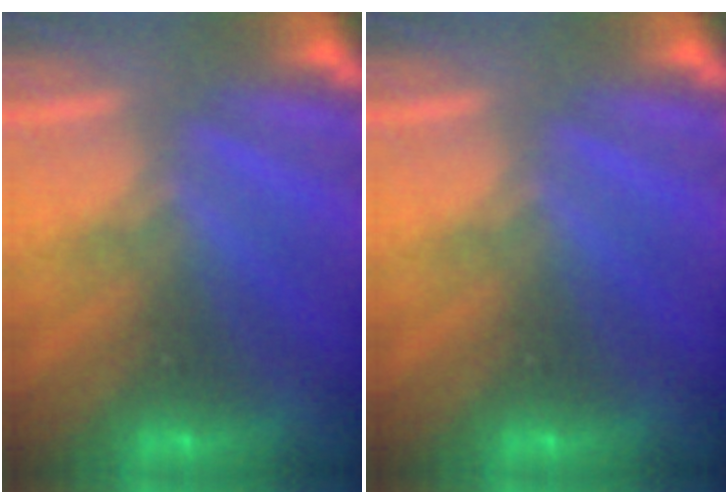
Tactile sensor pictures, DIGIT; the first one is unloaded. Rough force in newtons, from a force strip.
{"total": 0.0}